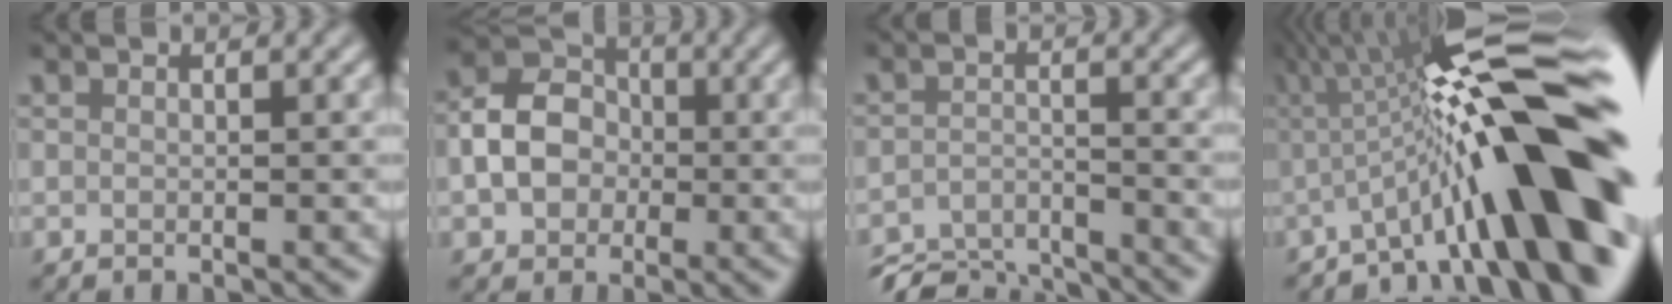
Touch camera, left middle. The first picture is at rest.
{"total": 5.2, "force": [-0.9, 4.2, 3.1], "torque": [-0.056, 0.009, -0.025]}
{"total": 6.2, "force": [-5.8, 1.4, 1.8], "torque": [-0.034, -0.014, -0.108]}
{"total": 15.3, "force": [-2.4, 2.9, 14.8], "torque": [-0.191, 0.036, -0.047]}